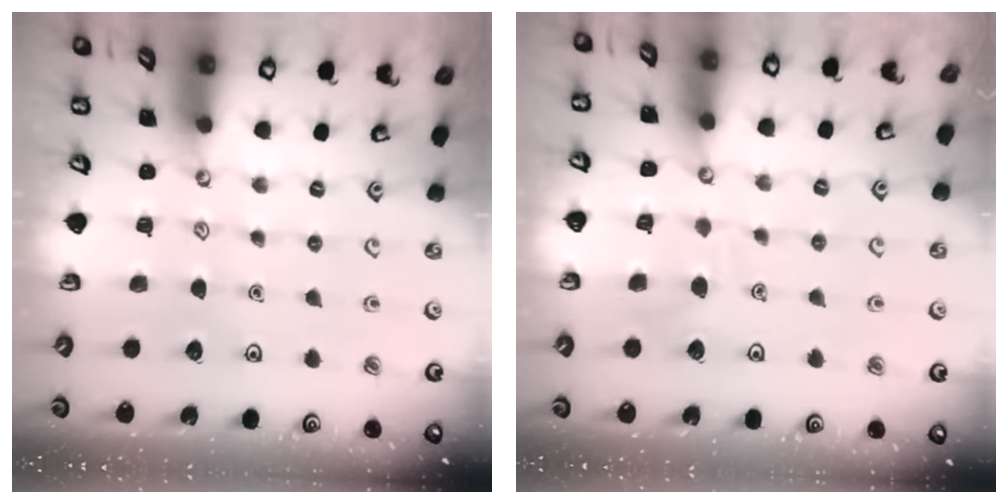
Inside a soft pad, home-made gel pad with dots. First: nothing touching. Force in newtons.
{"total": 5.2, "press": 5.1, "slide": 0.6}